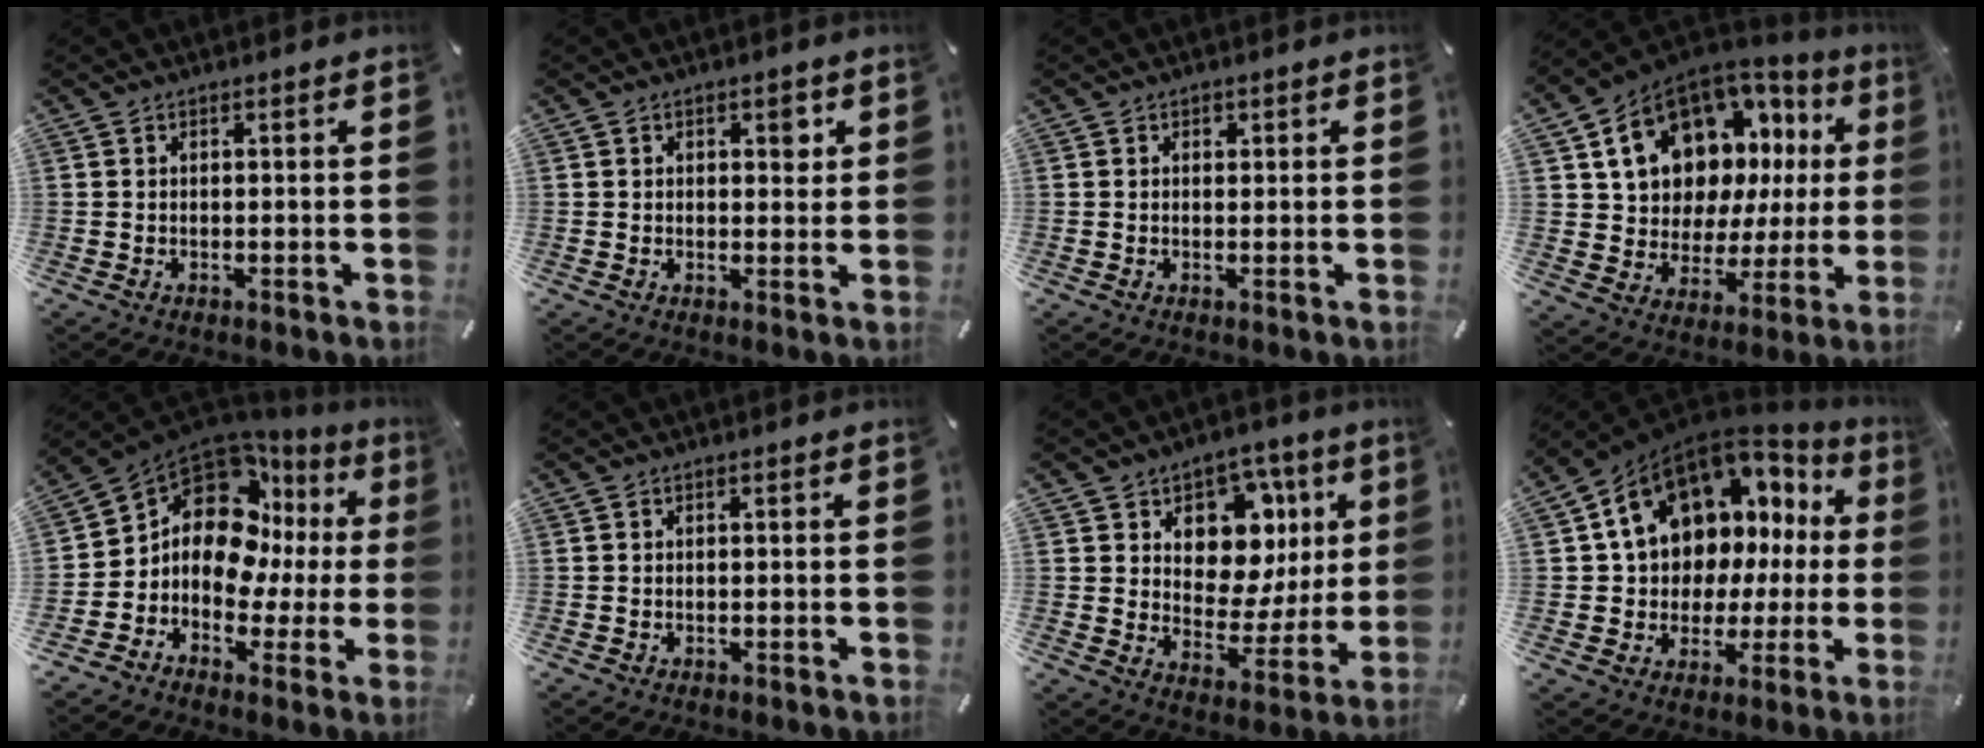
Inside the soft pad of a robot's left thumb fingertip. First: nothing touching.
{"total": 2.9, "force": [1.0, 1.8, 2.0], "torque": [-0.012, -0.005, 0.008]}
{"total": 0.9, "force": [0.2, 0.8, 0.3], "torque": [0.003, 0.001, 0.002]}
{"total": 17.3, "force": [8.9, 12.3, 8.2], "torque": [-0.140, -0.061, 0.175]}
{"total": 13.8, "force": [4.1, 10.1, 8.4], "torque": [-0.163, -0.048, 0.065]}
{"total": 0.0}
{"total": 12.3, "force": [5.2, 9.6, 5.5], "torque": [-0.067, -0.053, 0.096]}
{"total": 14.6, "force": [5.8, 11.3, 7.2], "torque": [-0.127, -0.044, 0.112]}